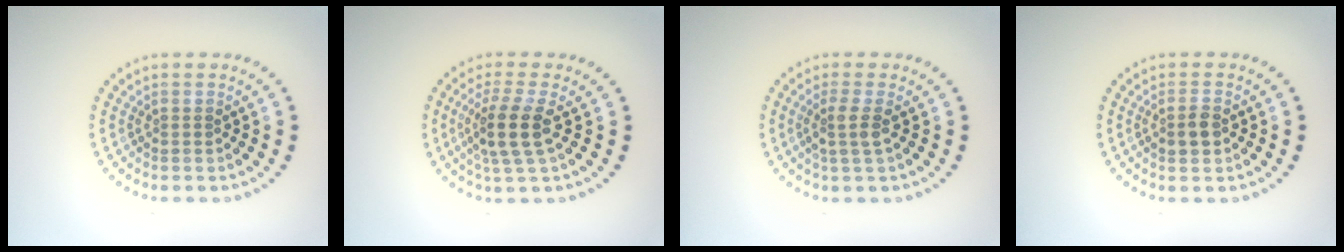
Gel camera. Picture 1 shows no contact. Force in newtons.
{"total": 3.7, "press": 3.0, "slide": 2.2}
{"total": 2.0, "press": 1.5, "slide": 1.2}
{"total": 1.8, "press": 1.7, "slide": 0.4}